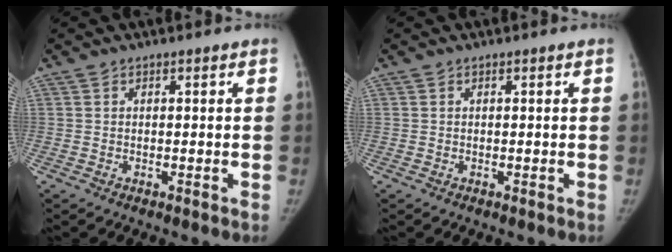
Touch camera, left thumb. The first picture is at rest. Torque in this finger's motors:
{"motor_torque": [0.06, 0.01, 0.17, -0.44, 0.02]}